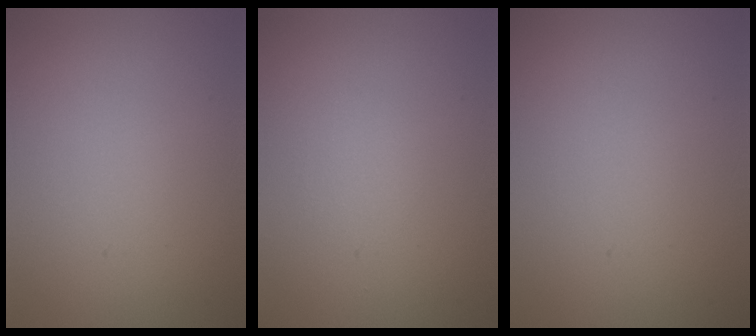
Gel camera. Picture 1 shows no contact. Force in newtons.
{"total": 0.5, "press": 0.5, "slide": 0.0}
{"total": 0.0}